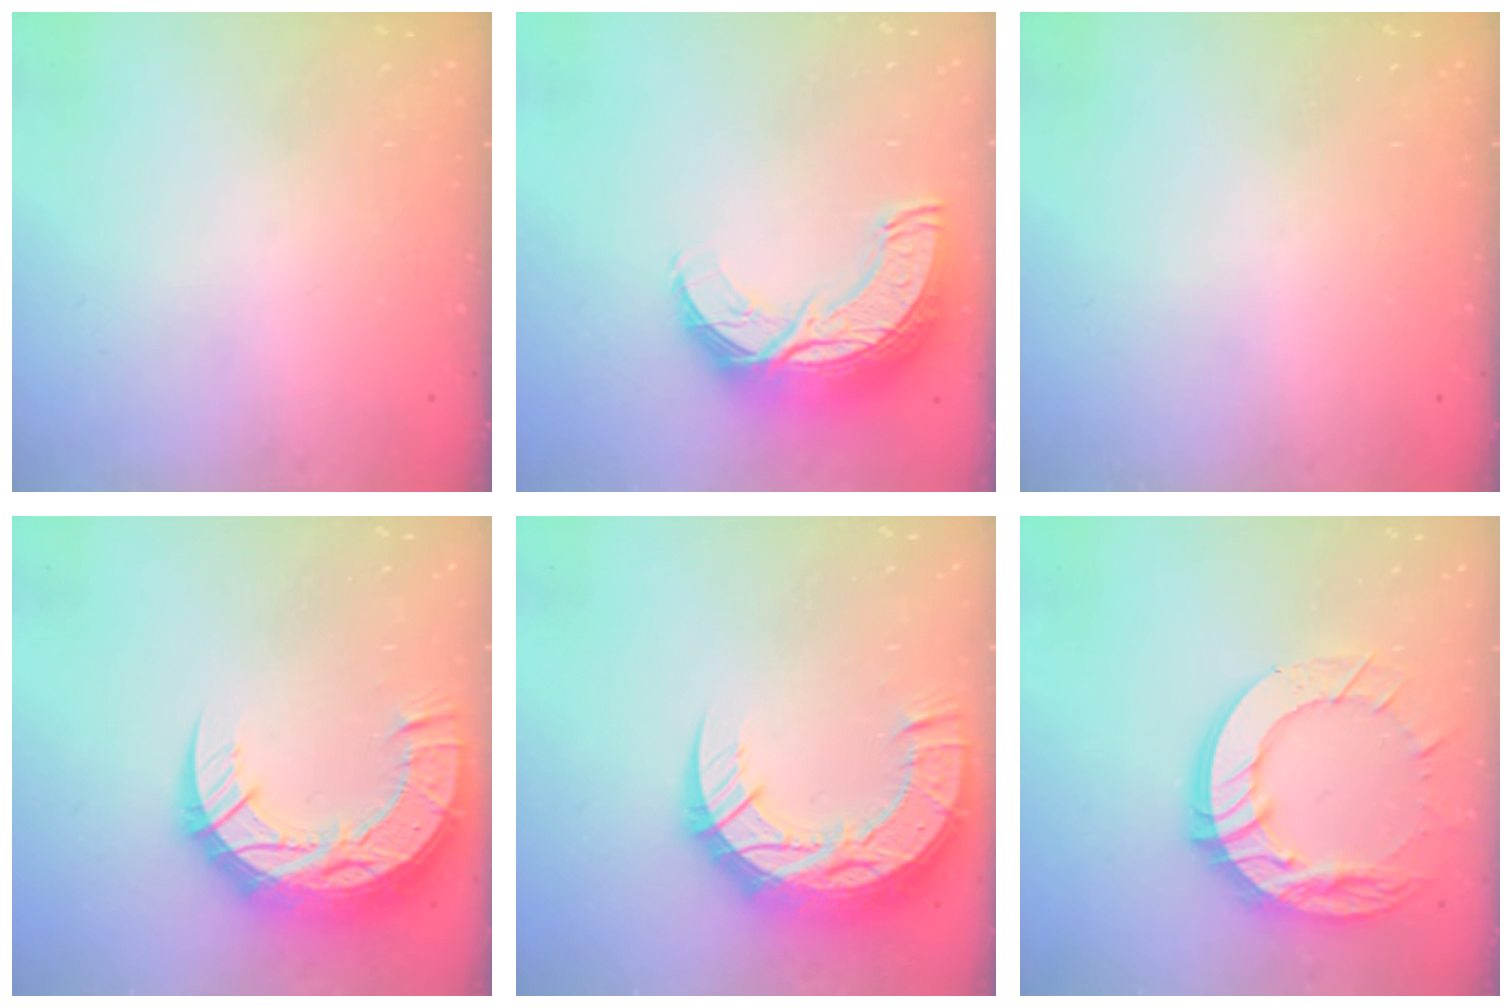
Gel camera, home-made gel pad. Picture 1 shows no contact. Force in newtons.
{"total": 15.0, "press": 14.9, "slide": 1.0}
{"total": 0.0}
{"total": 19.2, "press": 19.1, "slide": 1.4}
{"total": 19.2, "press": 19.1, "slide": 1.4}
{"total": 16.7, "press": 16.6, "slide": 1.6}